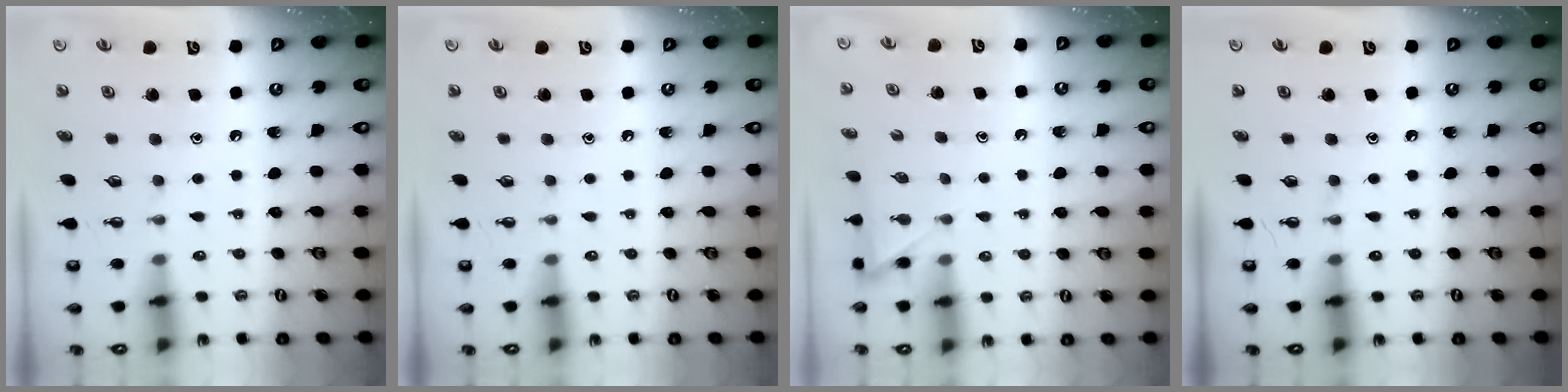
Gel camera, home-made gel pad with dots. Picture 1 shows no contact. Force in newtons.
{"total": 0.0}
{"total": 4.5, "press": 4.5, "slide": 0.2}
{"total": 0.0}